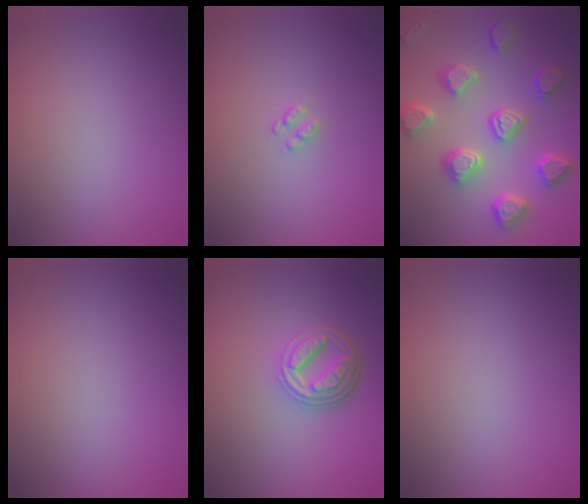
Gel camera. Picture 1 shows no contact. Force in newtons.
{"total": 1.0, "press": 0.9, "slide": 0.2}
{"total": 6.6, "press": 6.0, "slide": 2.7}
{"total": 0.0}
{"total": 4.6, "press": 3.4, "slide": 3.0}
{"total": 0.0}